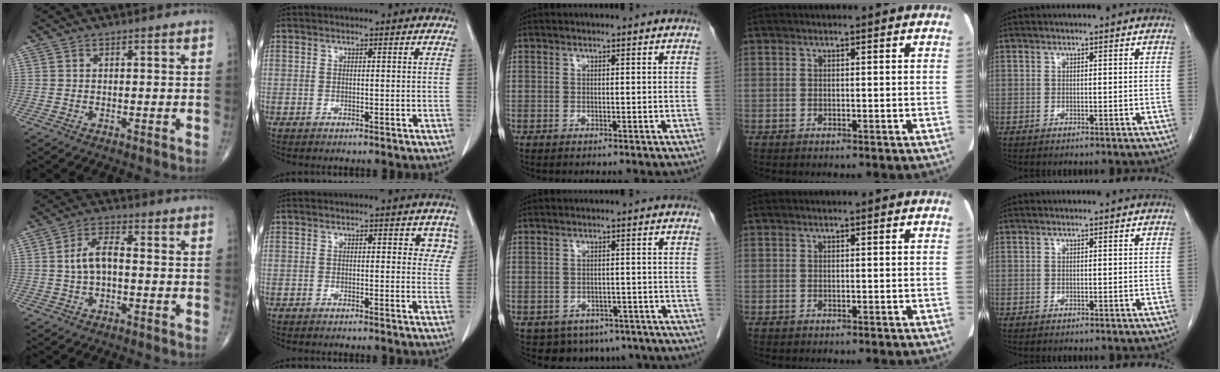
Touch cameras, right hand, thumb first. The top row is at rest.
{"thumb": {"total": 5.9, "force": [-0.2, 2.9, 5.1], "torque": [-0.100, 0.022, -0.010]}, "index": {"total": 3.3, "force": [1.7, 1.8, 2.1], "torque": [0.000, 0.000, 0.009]}, "middle": {"total": 9.2, "force": [-6.5, 6.0, 2.4], "torque": [-0.029, 0.004, -0.071]}}